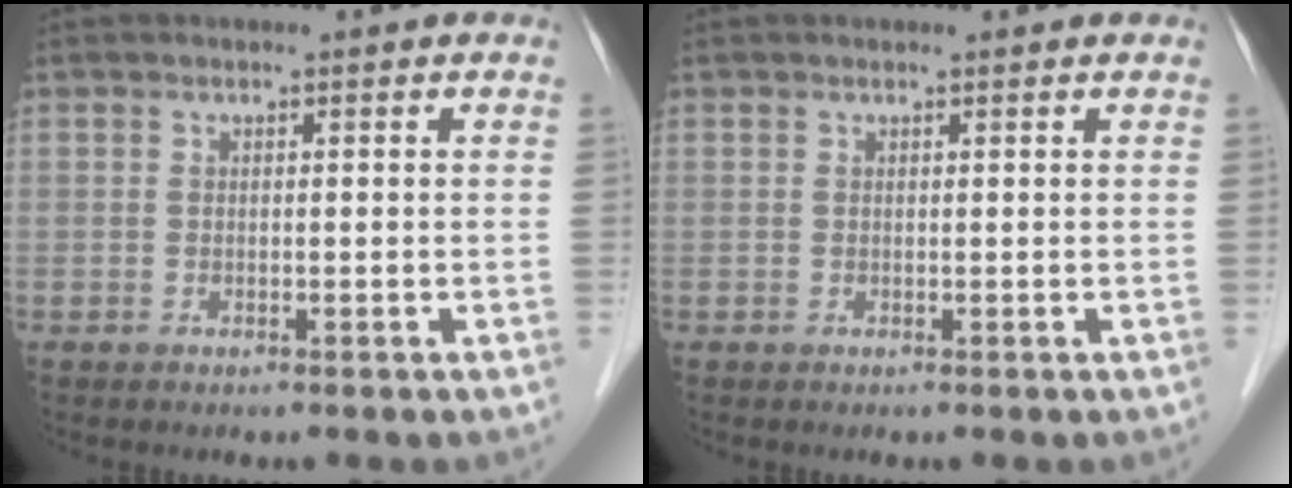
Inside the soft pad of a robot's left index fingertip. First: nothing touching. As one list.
[{"total": 1.3, "force": [1.3, 0.1, 0.2], "torque": [-0.009, 0.008, 0.017]}]